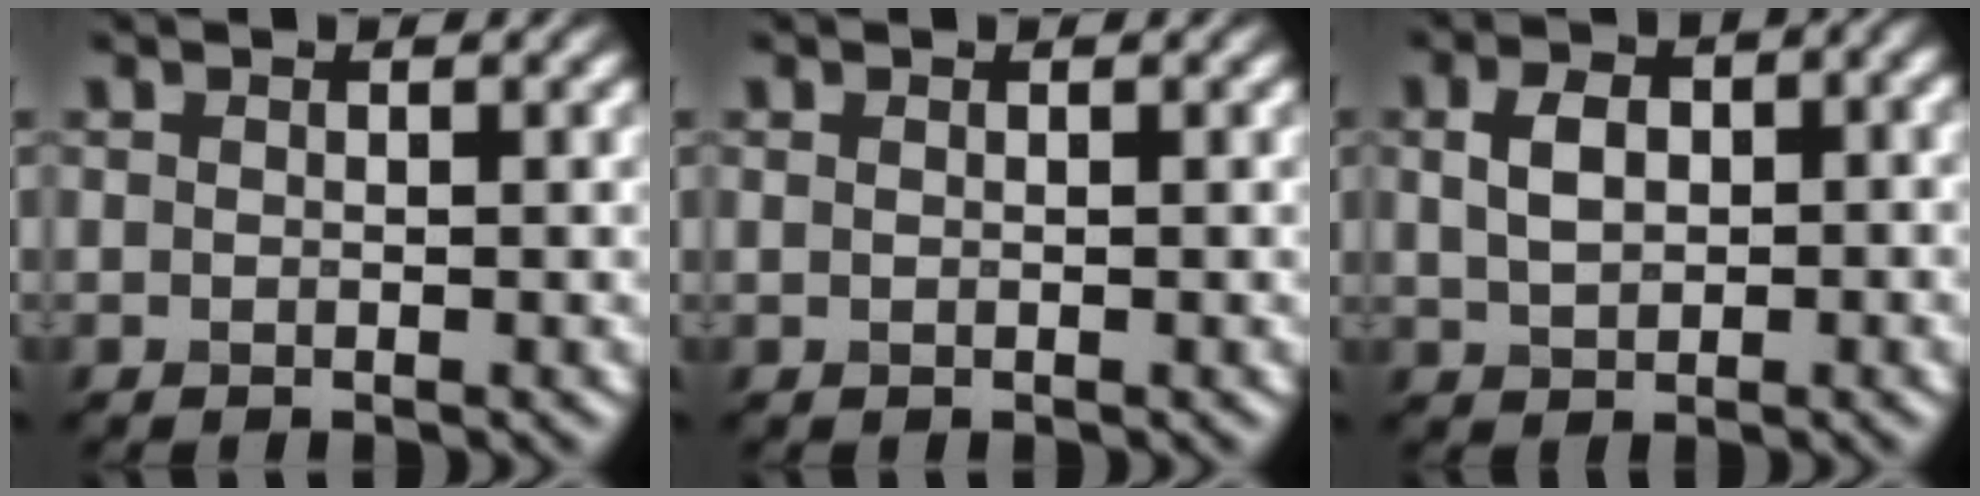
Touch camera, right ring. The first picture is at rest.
{"total": 0.0}
{"total": 5.0, "force": [0.7, 3.3, 3.8], "torque": [-0.074, 0.013, 0.021]}